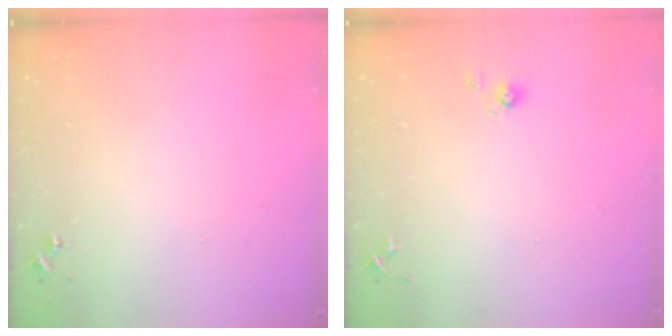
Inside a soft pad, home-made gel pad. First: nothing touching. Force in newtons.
{"total": 5.4, "press": 5.2, "slide": 1.4}